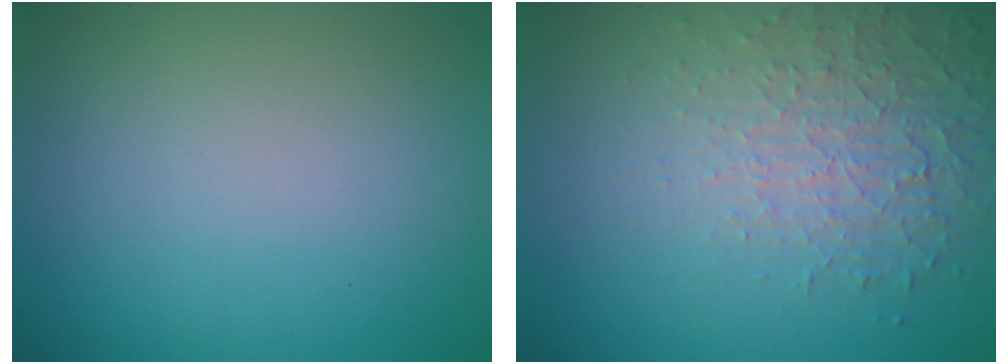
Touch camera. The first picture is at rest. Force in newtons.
{"total": 4.8, "press": 3.2, "slide": 3.6}